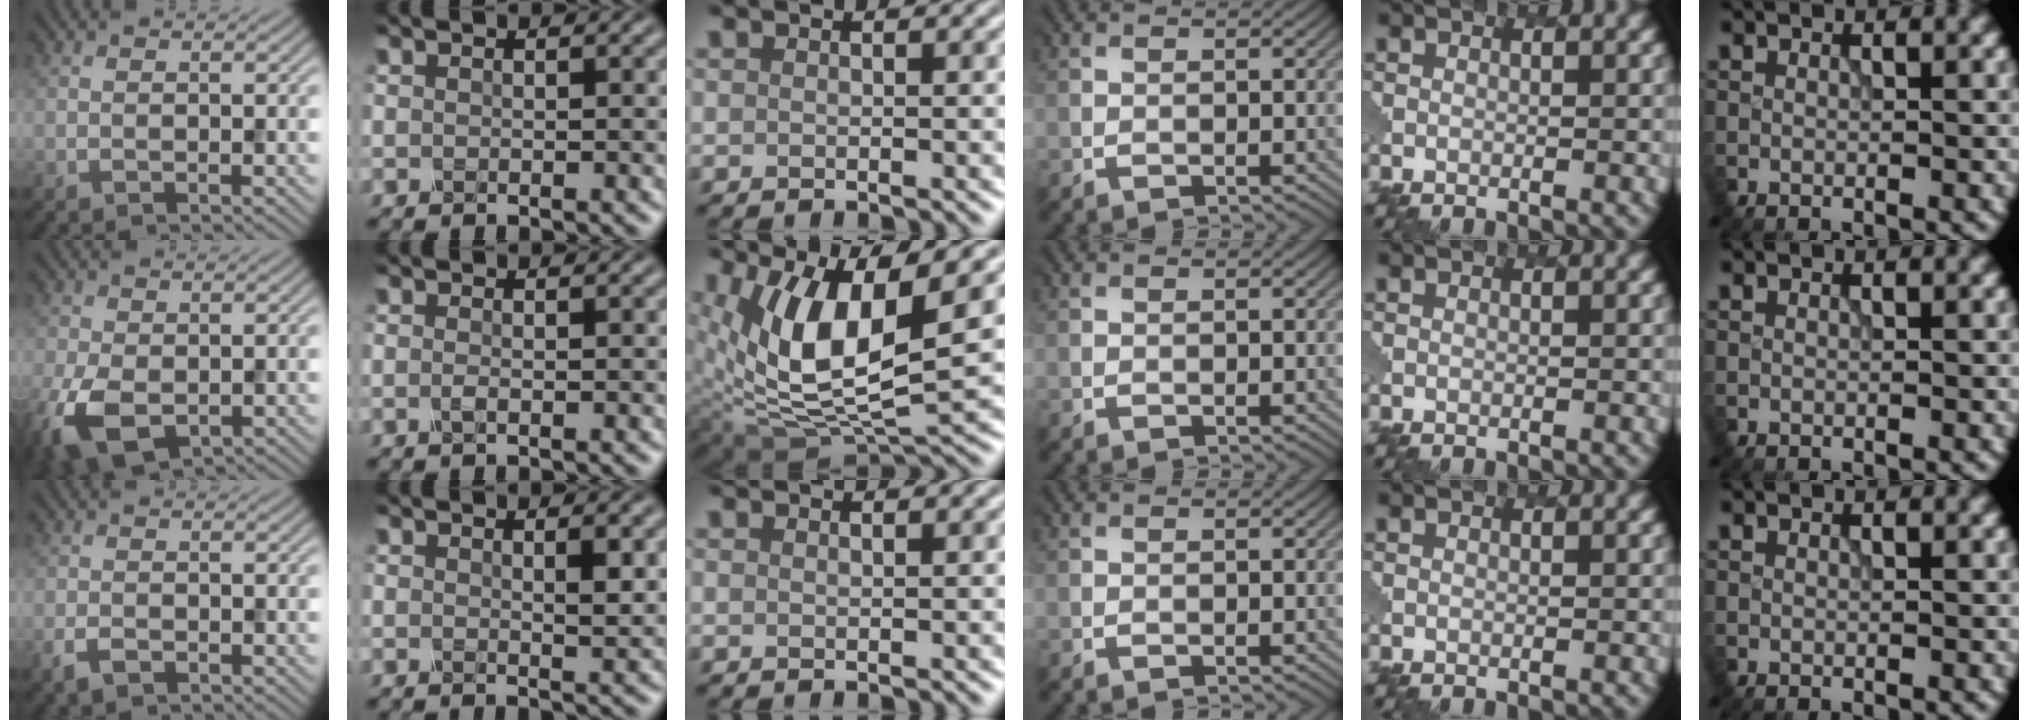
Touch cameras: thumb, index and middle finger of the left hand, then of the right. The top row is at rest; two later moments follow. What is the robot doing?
{"motion": "dispense", "object": "pipette"}